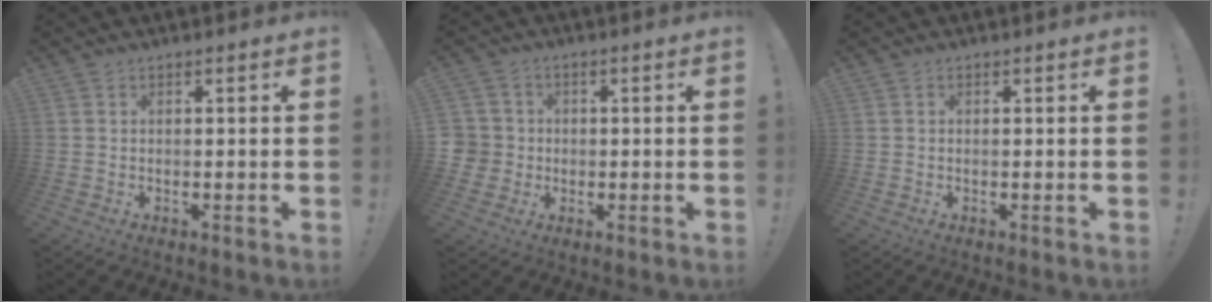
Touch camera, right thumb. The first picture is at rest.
{"total": 5.1, "force": [-0.2, 5.0, 1.1], "torque": [-0.024, 0.006, 0.000]}
{"total": 0.0}